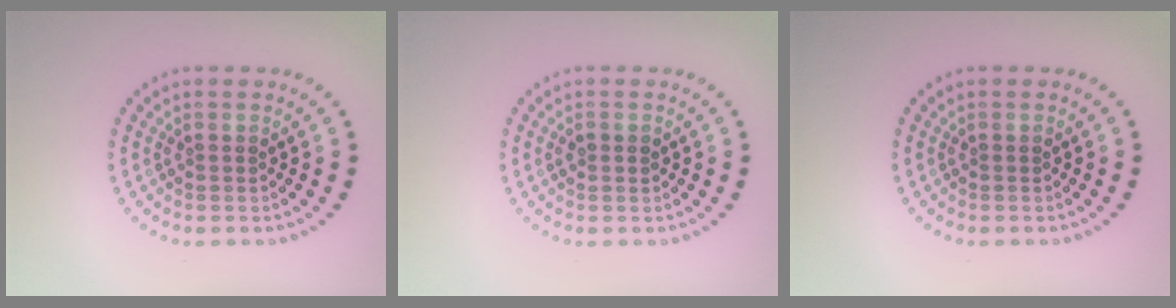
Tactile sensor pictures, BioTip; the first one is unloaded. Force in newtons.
{"total": 1.0, "press": 1.0, "slide": 0.1}
{"total": 0.0}